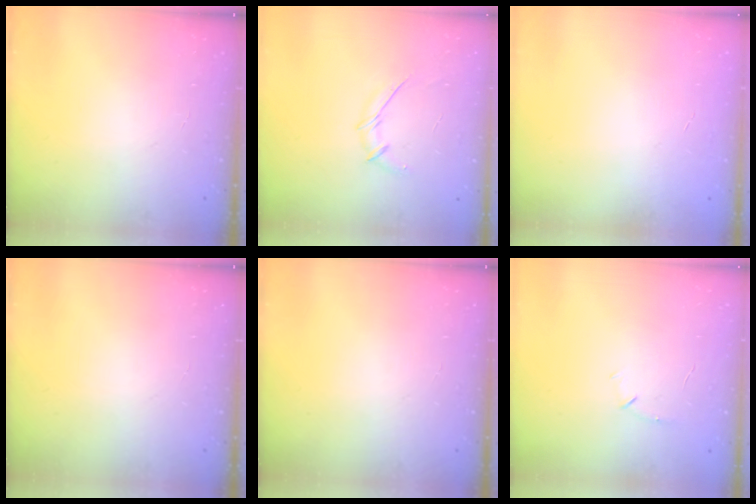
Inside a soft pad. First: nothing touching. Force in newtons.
{"total": 5.9, "press": 5.7, "slide": 1.3}
{"total": 0.0}
{"total": 0.0}
{"total": 0.0}
{"total": 4.3, "press": 4.2, "slide": 1.1}